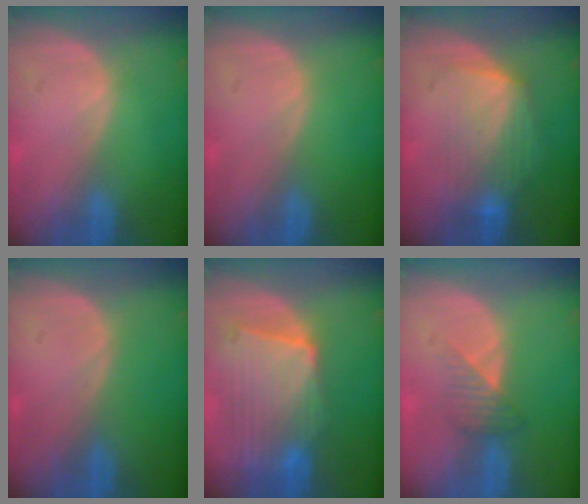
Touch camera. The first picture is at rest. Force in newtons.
{"total": 0.0}
{"total": 7.1, "press": 7.1, "slide": 0.8}
{"total": 0.0}
{"total": 10.3, "press": 9.1, "slide": 4.9}
{"total": 3.2, "press": 3.0, "slide": 1.1}